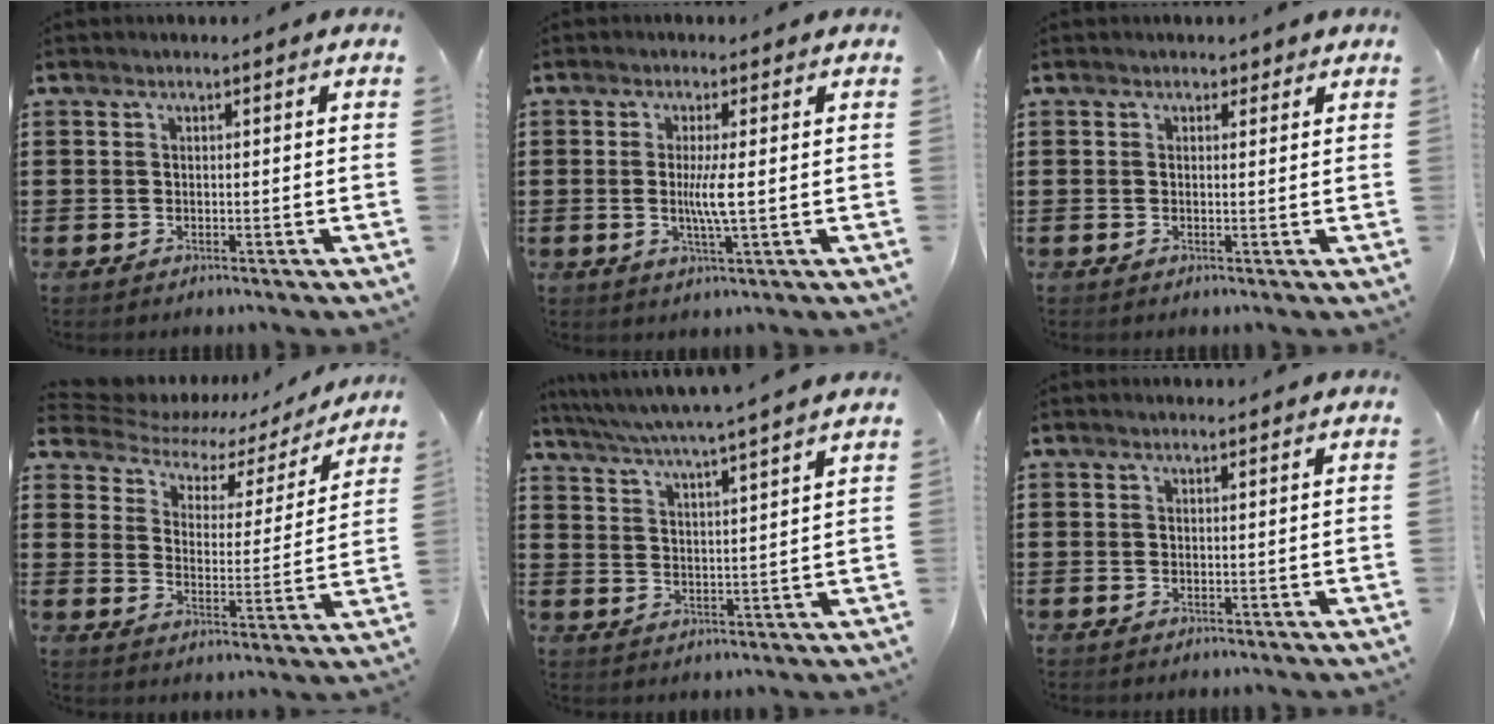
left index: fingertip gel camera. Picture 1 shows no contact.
{"total": 4.3, "force": [0.1, 0.1, 4.3], "torque": [-0.087, -0.008, -0.004]}
{"total": 1.0, "force": [0.7, 0.7, 0.1], "torque": [0.002, 0.004, 0.011]}
{"total": 4.6, "force": [3.6, 2.3, 1.6], "torque": [-0.056, -0.023, 0.055]}
{"total": 4.3, "force": [3.9, -1.0, 1.7], "torque": [-0.050, -0.030, 0.060]}
{"total": 0.6, "force": [0.5, 0.1, 0.3], "torque": [-0.007, 0.000, 0.009]}